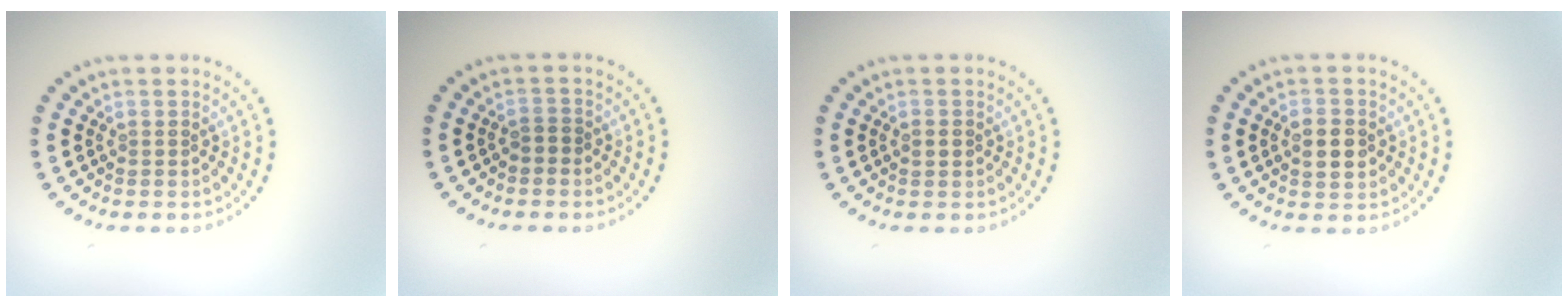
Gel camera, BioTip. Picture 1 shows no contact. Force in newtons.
{"total": 1.1, "press": 1.0, "slide": 0.3}
{"total": 1.1, "press": 1.1, "slide": 0.1}
{"total": 2.8, "press": 2.8, "slide": 0.0}